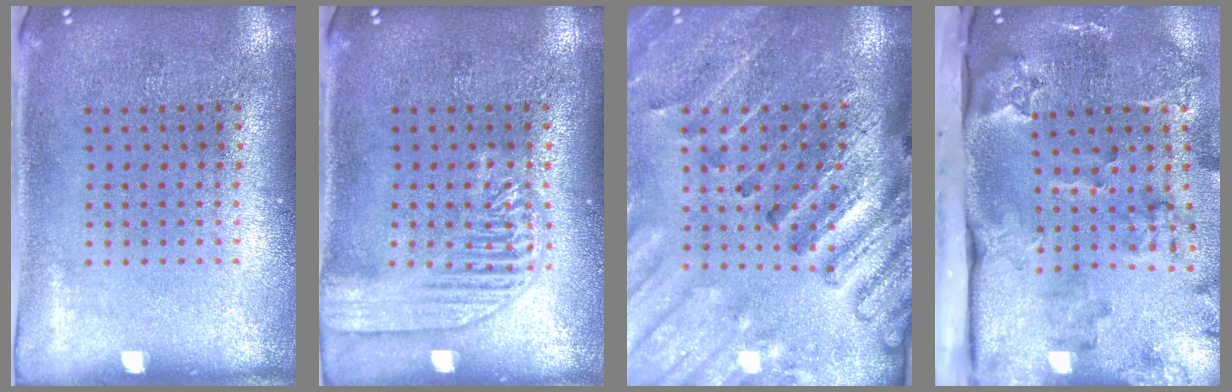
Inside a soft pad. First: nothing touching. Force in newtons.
{"total": 3.0, "press": 3.0, "slide": 0.3}
{"total": 2.8, "press": 2.7, "slide": 0.6}
{"total": 4.0, "press": 2.7, "slide": 3.0}